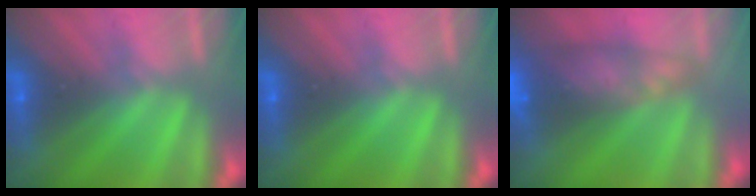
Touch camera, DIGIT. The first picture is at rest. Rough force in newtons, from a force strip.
{"total": 0.0}
{"total": 6.9}